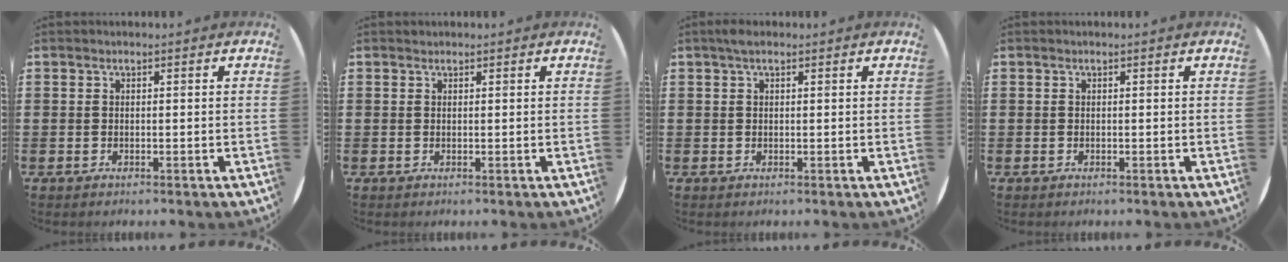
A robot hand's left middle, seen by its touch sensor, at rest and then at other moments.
{"total": 0.0}
{"total": 1.1, "force": [0.7, 0.4, 0.8], "torque": [-0.016, 0.005, 0.011]}
{"total": 0.0}